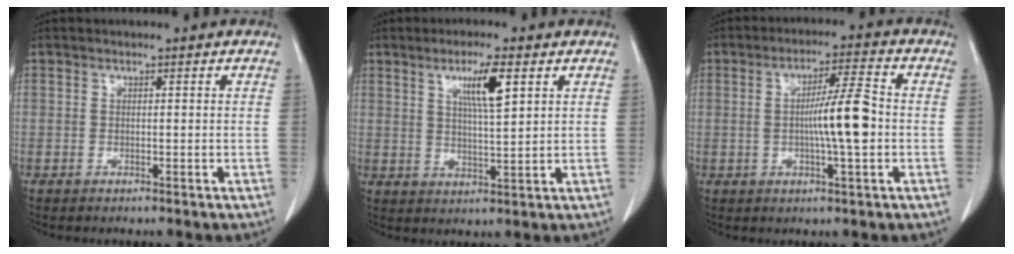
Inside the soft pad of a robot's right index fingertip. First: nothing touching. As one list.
[{"total": 6.4, "force": [2.9, 0.4, 5.7], "torque": [-0.102, -0.003, 0.050]}, {"total": 8.4, "force": [-0.6, 0.3, 8.3], "torque": [-0.139, 0.004, -0.014]}]